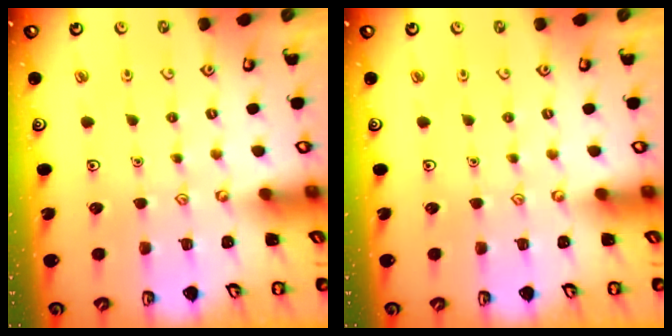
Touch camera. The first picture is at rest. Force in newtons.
{"total": 0.0}